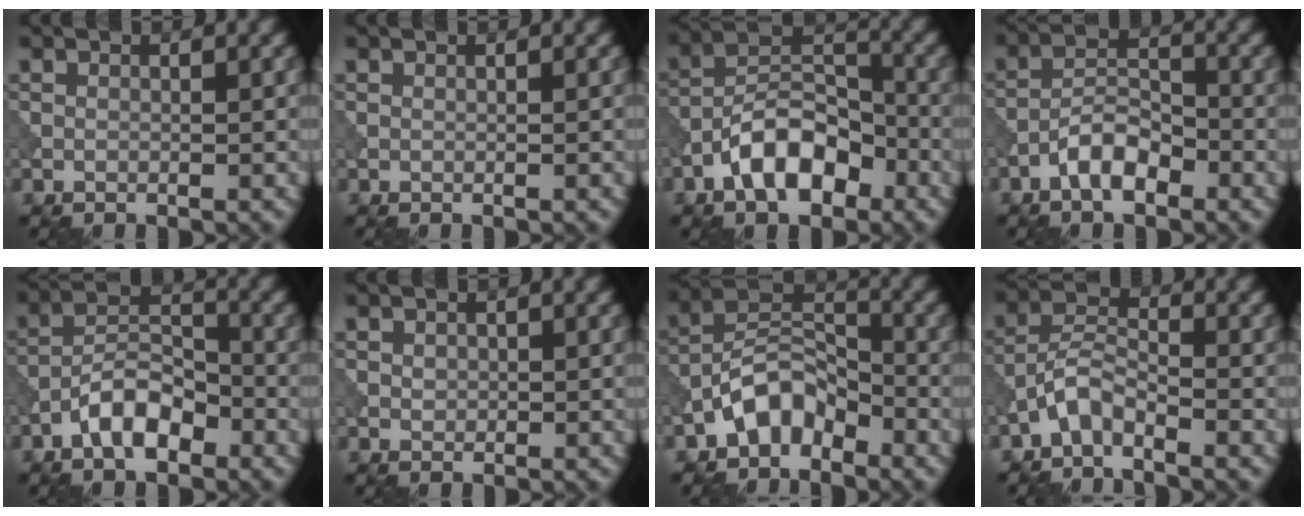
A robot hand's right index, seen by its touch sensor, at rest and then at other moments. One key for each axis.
{"total": 0.0}
{"total": 7.3, "fx": -3.9, "fy": 3.7, "fz": 4.9, "tx": -0.074, "ty": 0.015, "tz": -0.079}
{"total": 4.0, "fx": -2.4, "fy": 1.7, "fz": 2.6, "tx": -0.041, "ty": 0.012, "tz": -0.050}
{"total": 5.1, "fx": -2.9, "fy": 2.3, "fz": 3.4, "tx": -0.053, "ty": 0.013, "tz": -0.059}
{"total": 0.8, "fx": 0.1, "fy": 0.7, "fz": 0.3, "tx": -0.005, "ty": 0.000, "tz": 0.001}
{"total": 4.9, "fx": -3.3, "fy": 2.6, "fz": 2.5, "tx": -0.038, "ty": 0.018, "tz": -0.071}
{"total": 2.8, "fx": -2.2, "fy": 0.9, "fz": 1.5, "tx": -0.030, "ty": 0.015, "tz": -0.053}